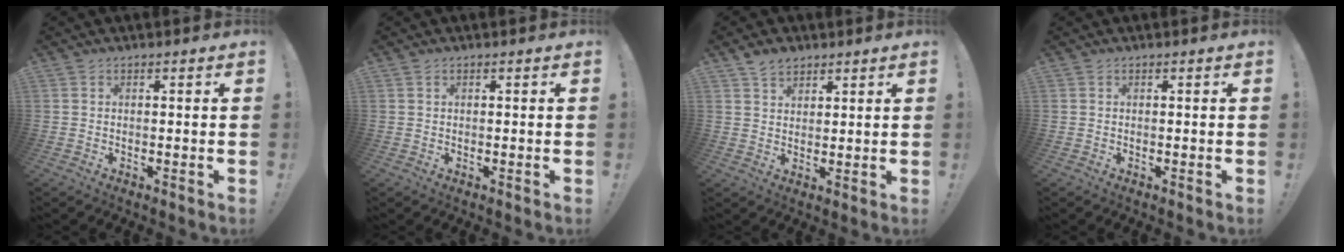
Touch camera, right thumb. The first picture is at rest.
{"total": 0.0}
{"total": 5.7, "force": [4.0, 3.8, 1.5], "torque": [-0.024, -0.017, 0.075]}
{"total": 0.0}